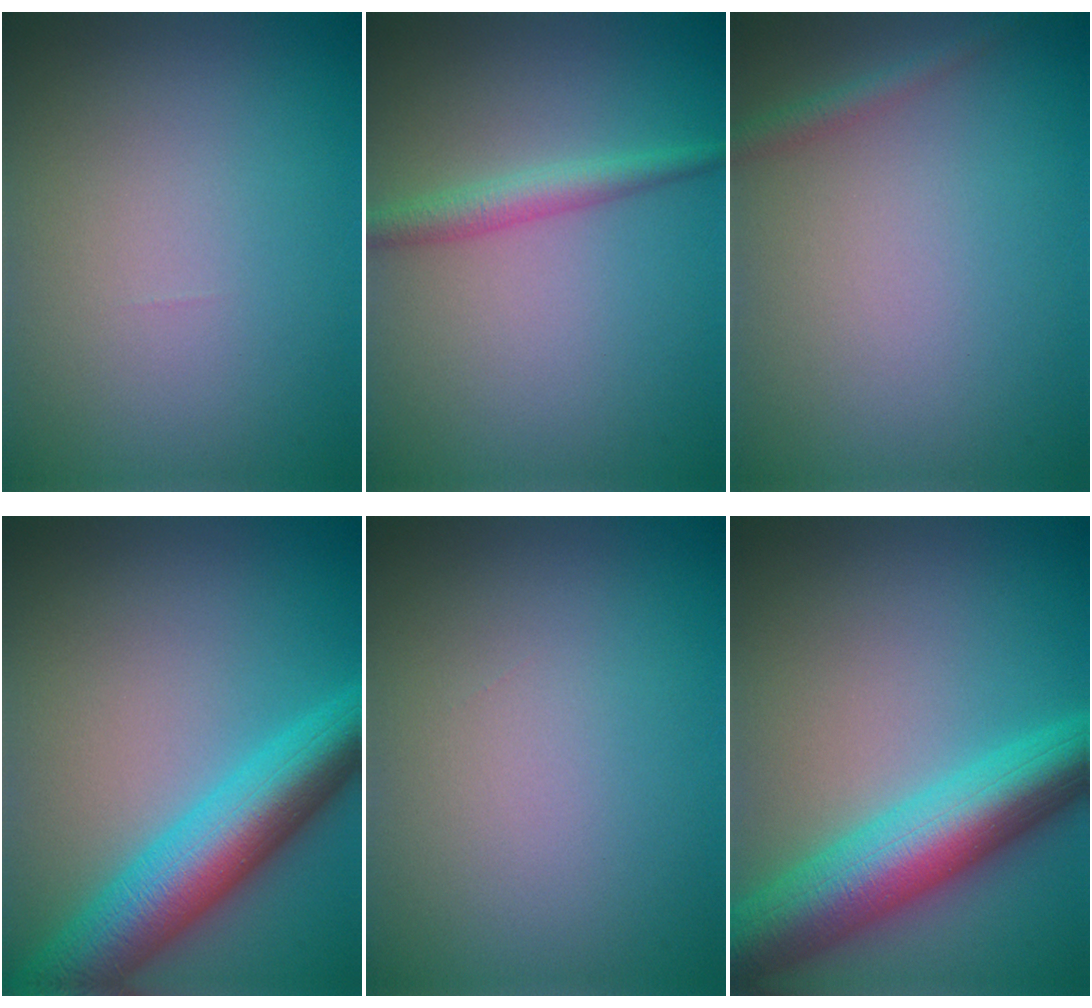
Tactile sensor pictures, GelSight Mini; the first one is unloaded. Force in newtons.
{"total": 2.4, "press": 2.4, "slide": 0.0}
{"total": 1.4, "press": 1.4, "slide": 0.1}
{"total": 8.7, "press": 8.7, "slide": 0.1}
{"total": 0.0}
{"total": 9.6, "press": 9.6, "slide": 0.3}